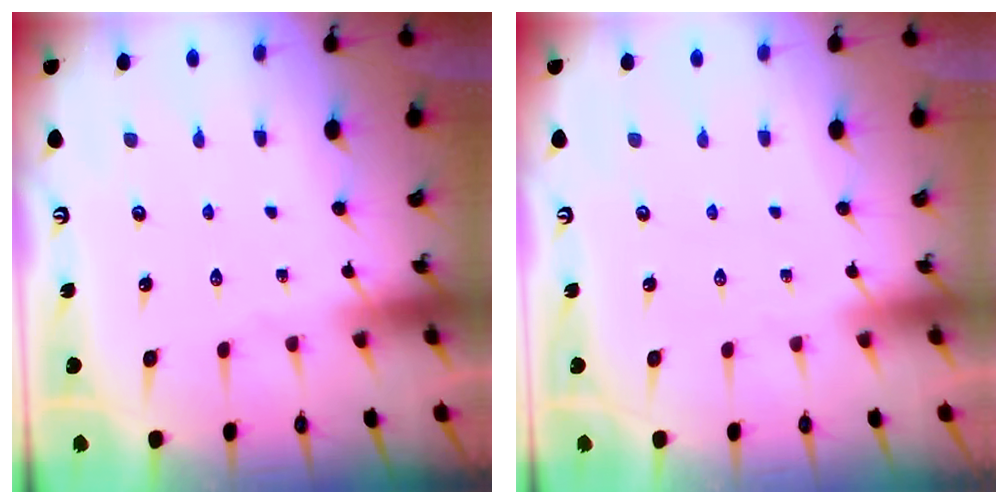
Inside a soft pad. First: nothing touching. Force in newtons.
{"total": 0.0}